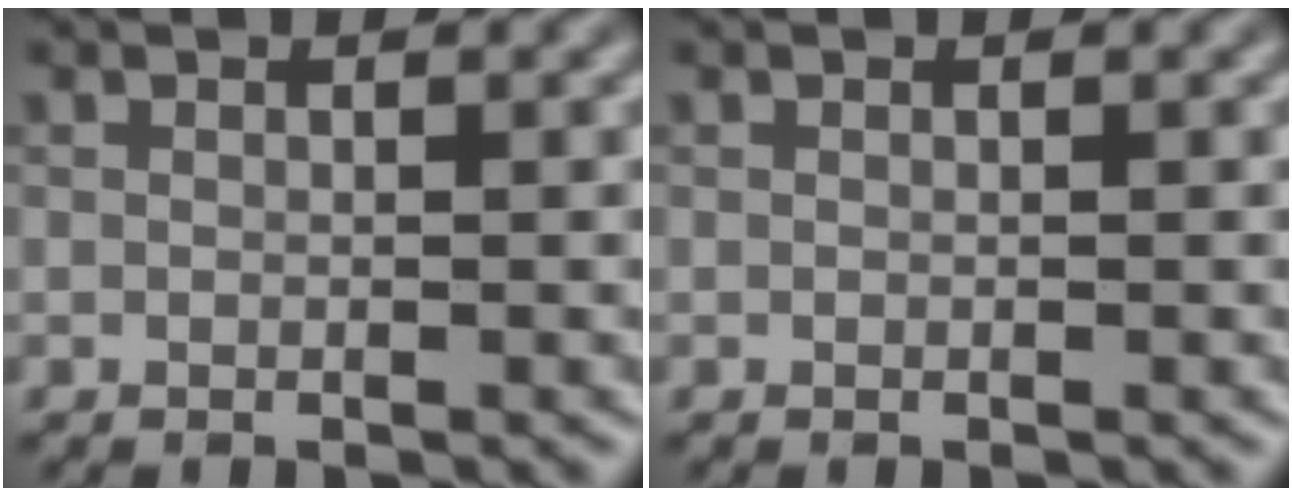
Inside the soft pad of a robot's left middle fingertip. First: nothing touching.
{"total": 0.0}